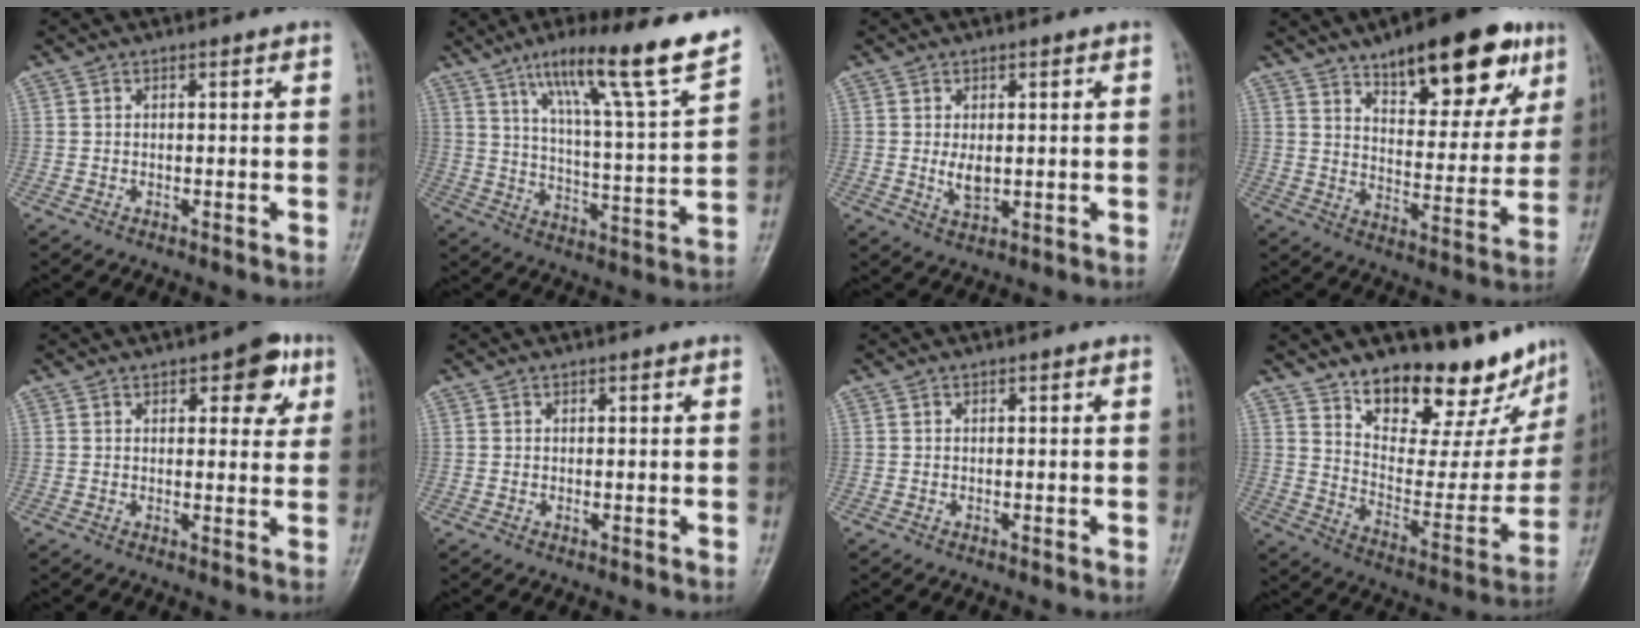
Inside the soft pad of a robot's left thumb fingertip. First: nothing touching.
{"total": 18.9, "force": [12.8, 1.3, 13.9], "torque": [-0.196, -0.061, 0.202]}
{"total": 3.8, "force": [0.3, 2.3, 3.0], "torque": [-0.043, -0.010, 0.009]}
{"total": 21.6, "force": [12.6, 8.5, 15.3], "torque": [-0.170, -0.042, 0.188]}
{"total": 7.6, "force": [3.5, 3.7, 5.6], "torque": [-0.033, -0.008, 0.036]}
{"total": 0.7, "force": [0.2, 0.4, 0.5], "torque": [-0.004, -0.001, 0.003]}
{"total": 0.0}
{"total": 22.4, "force": [17.3, 8.5, 11.4], "torque": [-0.114, -0.109, 0.259]}